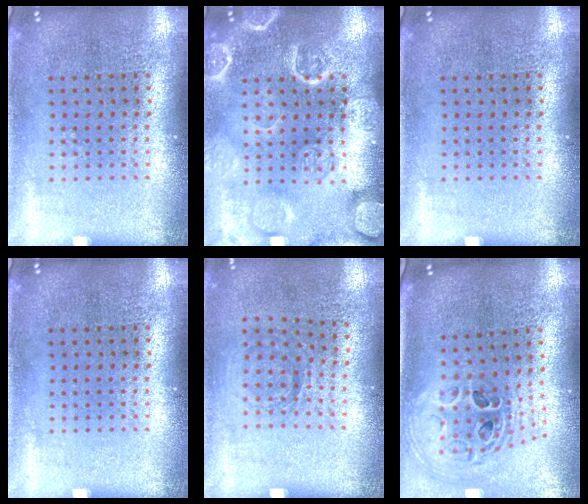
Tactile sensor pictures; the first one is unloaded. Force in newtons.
{"total": 5.5, "press": 5.4, "slide": 0.8}
{"total": 0.0}
{"total": 0.0}
{"total": 0.9, "press": 0.8, "slide": 0.4}
{"total": 1.8, "press": 1.6, "slide": 1.0}